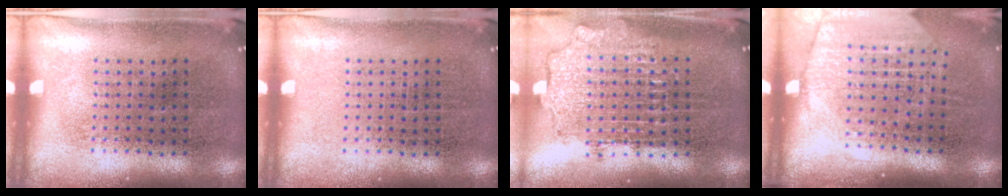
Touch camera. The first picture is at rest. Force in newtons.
{"total": 0.0}
{"total": 1.9, "press": 1.5, "slide": 1.2}
{"total": 1.9, "press": 1.6, "slide": 1.0}